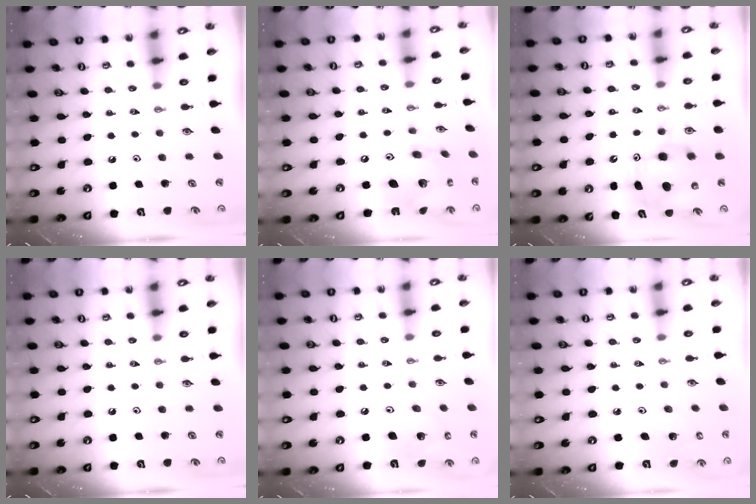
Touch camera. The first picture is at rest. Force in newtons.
{"total": 16.8, "press": 16.7, "slide": 1.8}
{"total": 8.6, "press": 8.4, "slide": 1.9}
{"total": 0.0}
{"total": 8.1, "press": 8.0, "slide": 1.2}
{"total": 3.2, "press": 3.1, "slide": 0.4}